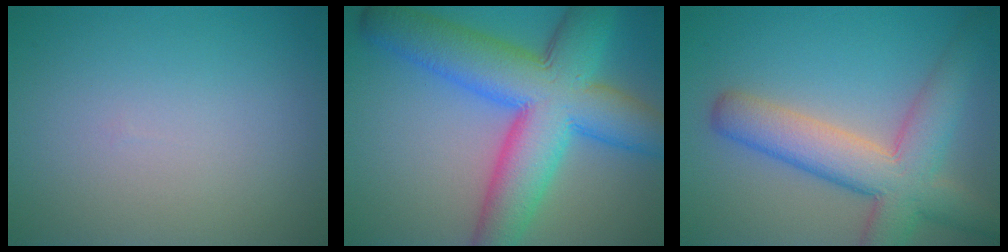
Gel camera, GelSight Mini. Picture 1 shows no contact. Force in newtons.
{"total": 12.3, "press": 12.3, "slide": 0.4}
{"total": 7.8, "press": 7.8, "slide": 0.4}